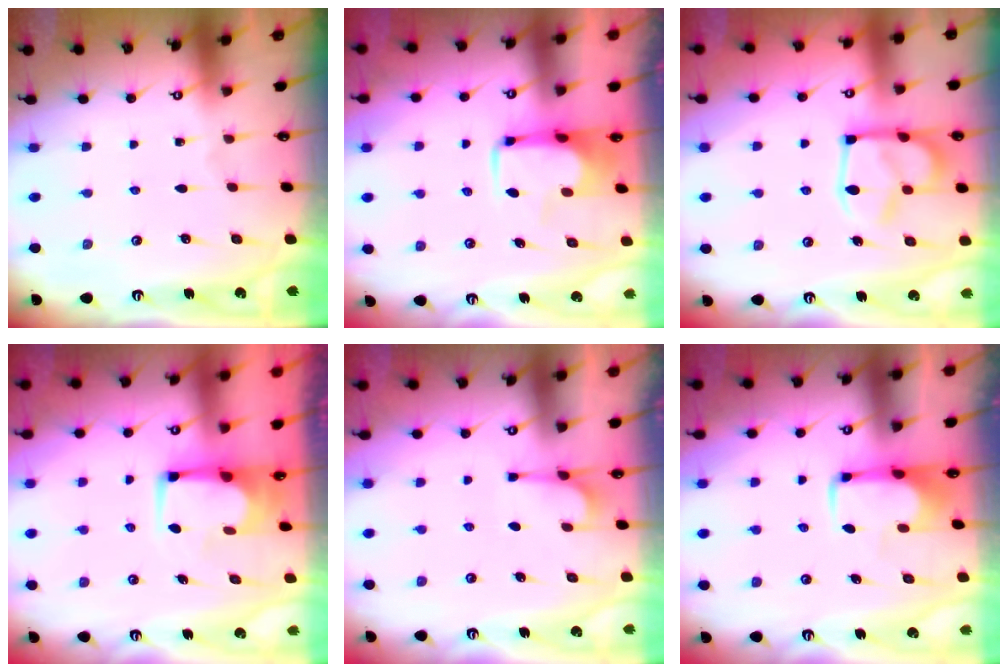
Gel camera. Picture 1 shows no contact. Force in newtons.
{"total": 2.2, "press": 2.1, "slide": 0.8}
{"total": 9.0, "press": 8.9, "slide": 1.2}
{"total": 3.0, "press": 3.0, "slide": 0.2}
{"total": 1.2, "press": 0.4, "slide": 1.1}
{"total": 2.0, "press": 1.9, "slide": 0.4}